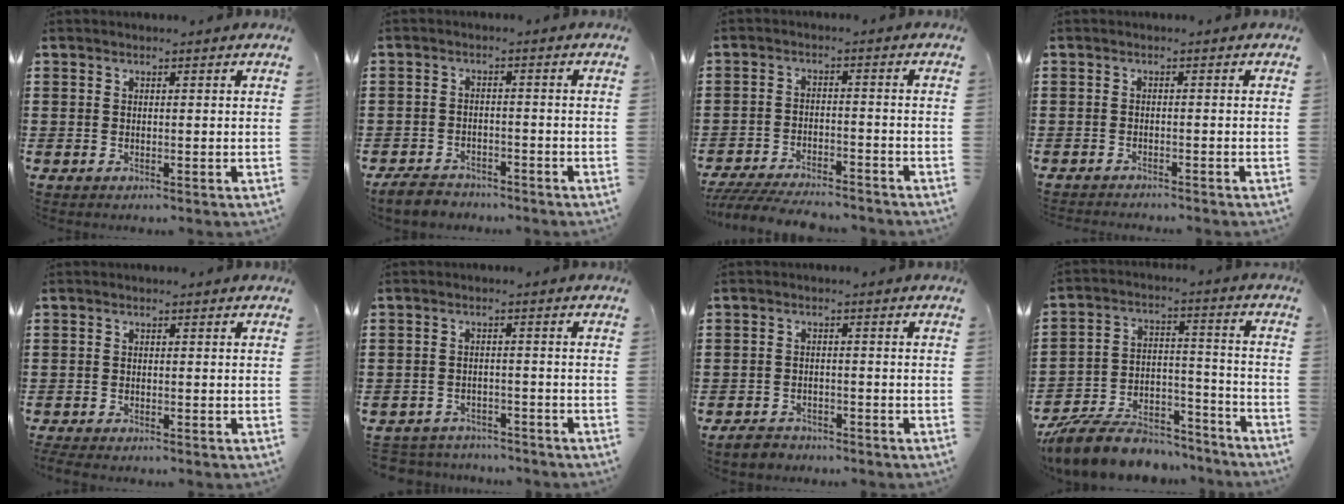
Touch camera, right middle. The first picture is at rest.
{"total": 3.4, "force": [-3.2, 1.0, 0.3], "torque": [-0.018, 0.004, -0.070]}
{"total": 5.6, "force": [-5.4, 0.7, 1.3], "torque": [-0.031, 0.001, -0.109]}
{"total": 1.3, "force": [-1.3, 0.0, 0.0], "torque": [-0.004, 0.002, -0.028]}
{"total": 1.1, "force": [-1.0, 0.2, 0.2], "torque": [-0.016, -0.004, -0.023]}
{"total": 3.0, "force": [-2.9, 0.6, -0.4], "torque": [-0.003, 0.001, -0.065]}
{"total": 2.5, "force": [-2.3, 0.9, 0.0], "torque": [-0.008, 0.005, -0.050]}
{"total": 10.3, "force": [-9.3, 3.0, 3.3], "torque": [-0.059, 0.031, -0.181]}